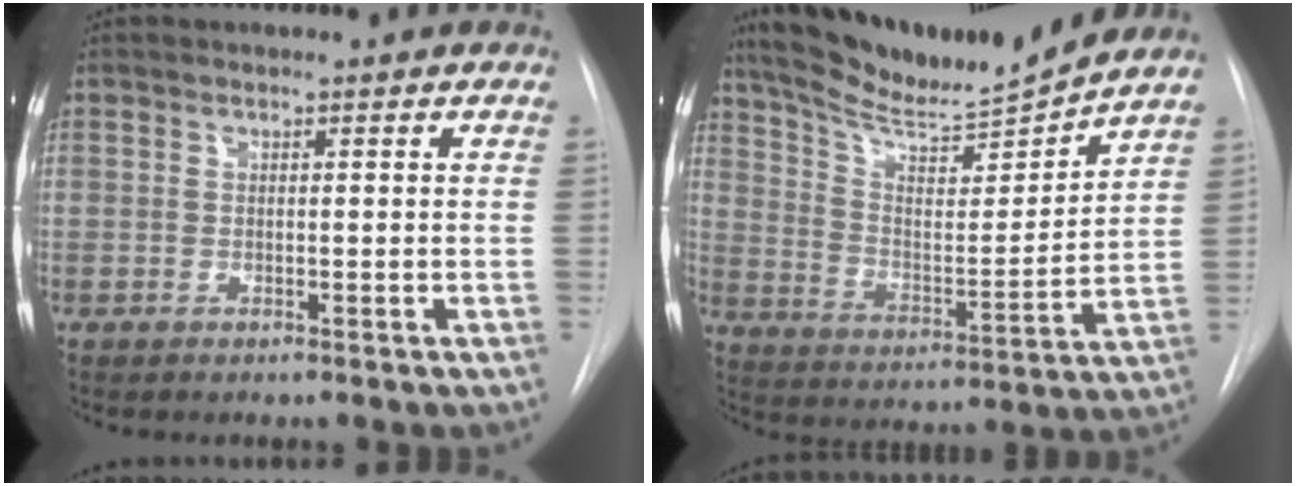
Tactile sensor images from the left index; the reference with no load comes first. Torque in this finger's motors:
{"motor_torque": [0.70, -1.43, -0.02, 0.12]}